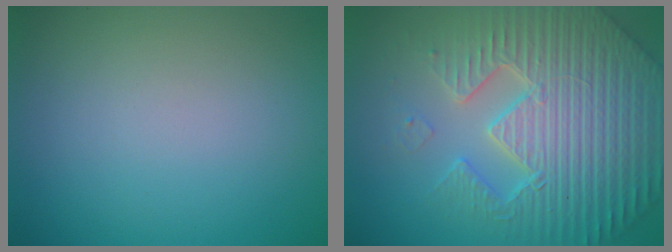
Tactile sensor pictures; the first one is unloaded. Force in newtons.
{"total": 7.7, "press": 7.4, "slide": 2.1}